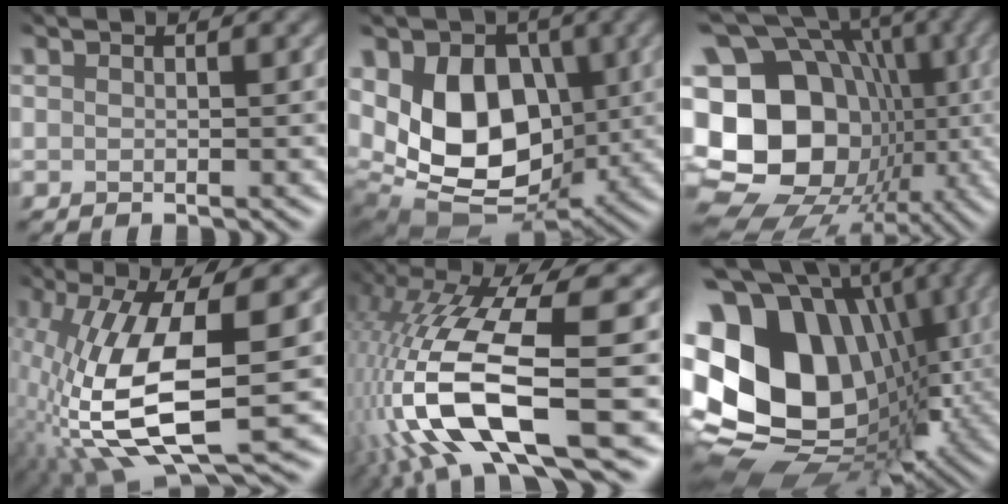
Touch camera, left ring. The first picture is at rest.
{"total": 10.9, "force": [-1.5, 7.5, 7.8], "torque": [-0.139, -0.026, 0.000]}
{"total": 20.4, "force": [-4.3, 17.6, 9.3], "torque": [-0.198, -0.014, -0.083]}
{"total": 10.3, "force": [-3.3, 3.0, 9.3], "torque": [-0.216, -0.031, -0.025]}
{"total": 13.6, "force": [-6.6, 2.8, 11.6], "torque": [-0.275, -0.021, -0.076]}
{"total": 14.9, "force": [-1.7, 12.1, 8.5], "torque": [-0.182, -0.011, -0.003]}